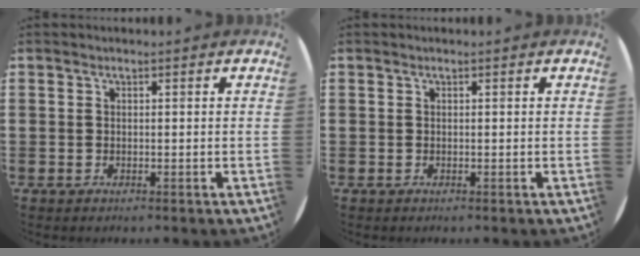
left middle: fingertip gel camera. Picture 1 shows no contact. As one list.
[{"total": 0.0}]